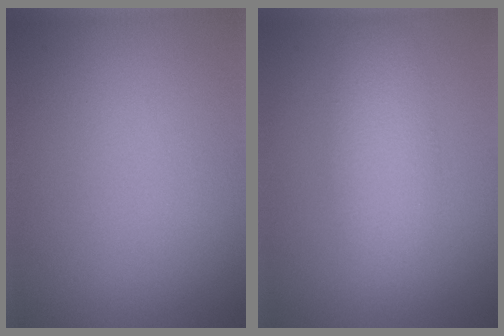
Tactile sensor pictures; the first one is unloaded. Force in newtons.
{"total": 3.4, "press": 3.4, "slide": 0.1}